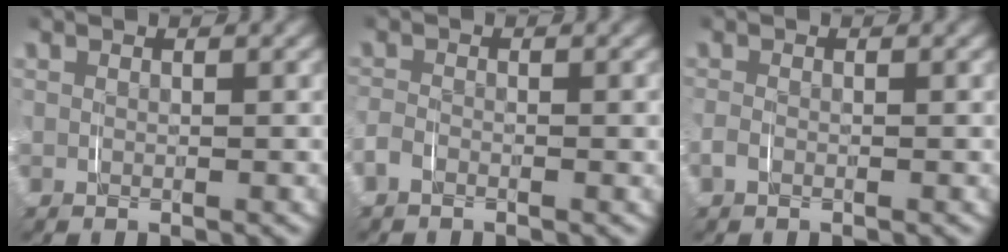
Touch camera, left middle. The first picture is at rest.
{"total": 1.2, "force": [-0.8, 0.6, 0.7], "torque": [-0.020, -0.001, -0.019]}
{"total": 0.9, "force": [-0.5, 0.5, 0.5], "torque": [-0.015, 0.000, -0.010]}